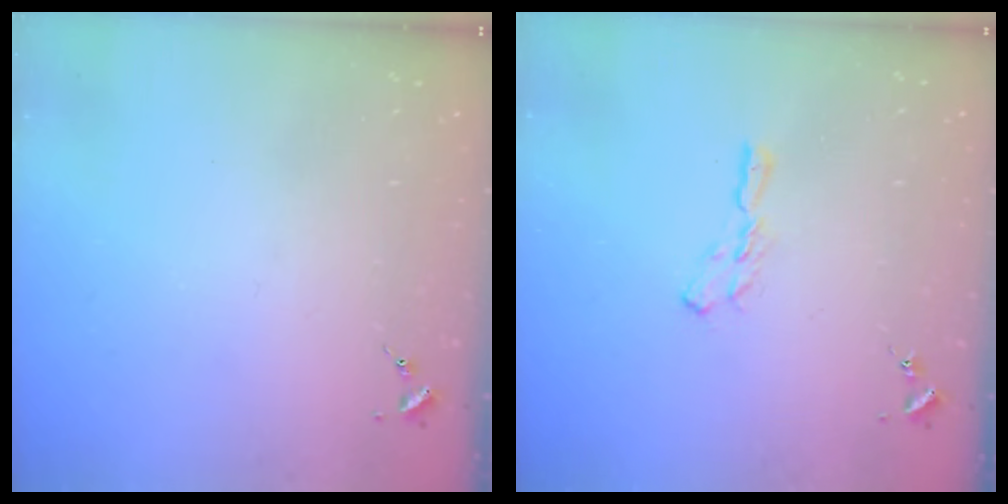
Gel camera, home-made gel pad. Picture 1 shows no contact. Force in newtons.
{"total": 5.8, "press": 5.8, "slide": 0.5}